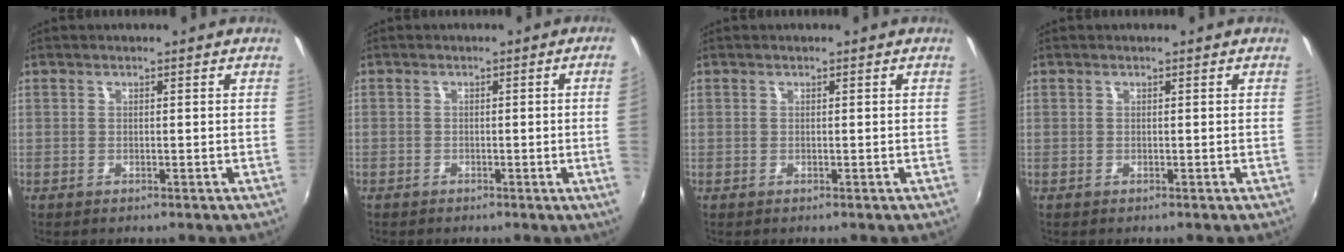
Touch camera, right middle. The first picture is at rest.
{"total": 2.9, "force": [-0.3, -1.5, 2.4], "torque": [-0.049, -0.010, 0.003]}
{"total": 0.0}
{"total": 0.0}